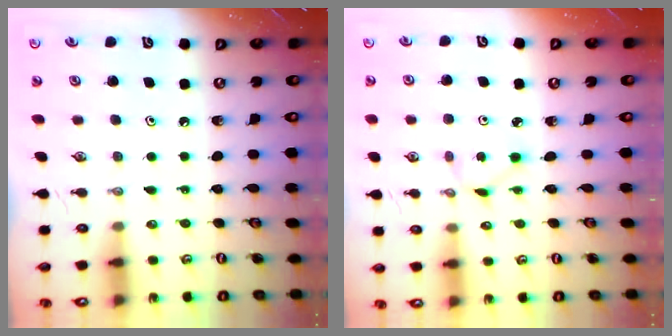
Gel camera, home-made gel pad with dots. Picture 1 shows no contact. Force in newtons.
{"total": 1.8, "press": 1.7, "slide": 0.2}